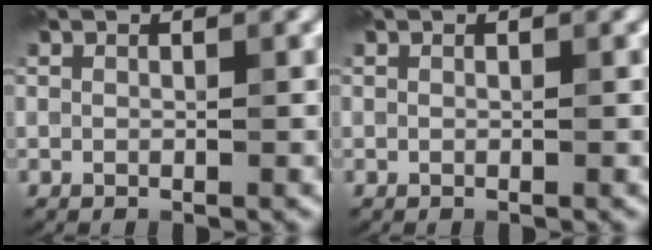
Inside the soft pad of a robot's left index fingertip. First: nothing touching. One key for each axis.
{"total": 0.0}